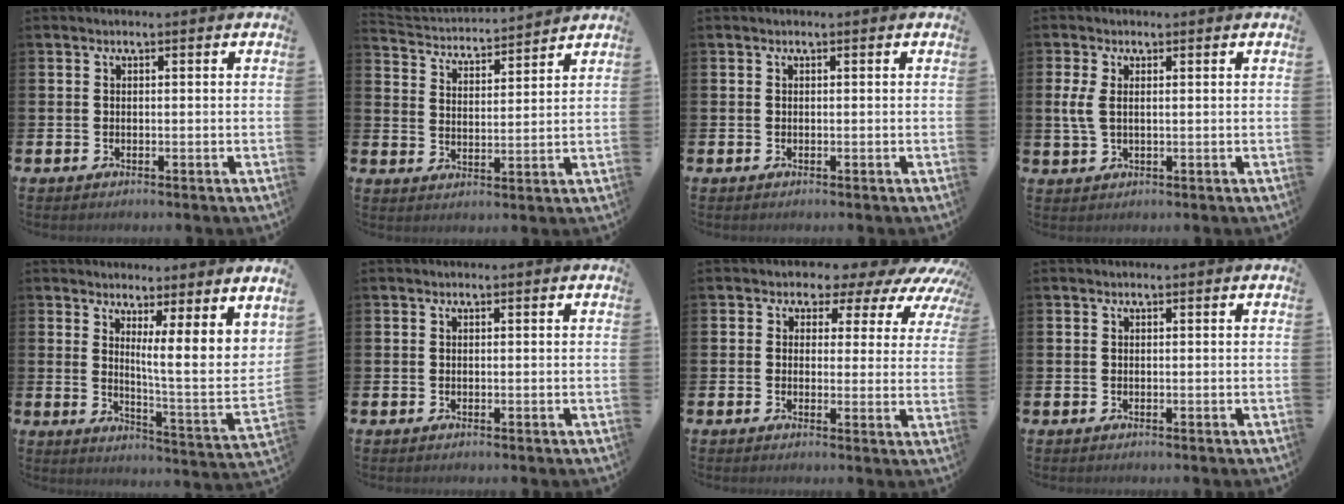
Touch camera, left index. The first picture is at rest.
{"total": 3.4, "force": [3.4, 0.5, -0.4], "torque": [-0.014, -0.036, 0.053]}
{"total": 0.0}
{"total": 3.2, "force": [1.3, 1.5, 2.5], "torque": [-0.048, 0.006, 0.021]}
{"total": 6.0, "force": [4.8, -0.7, 3.5], "torque": [-0.056, -0.071, 0.073]}
{"total": 0.0}
{"total": 3.5, "force": [2.1, 2.7, 0.9], "torque": [-0.019, -0.030, 0.021]}
{"total": 0.0}